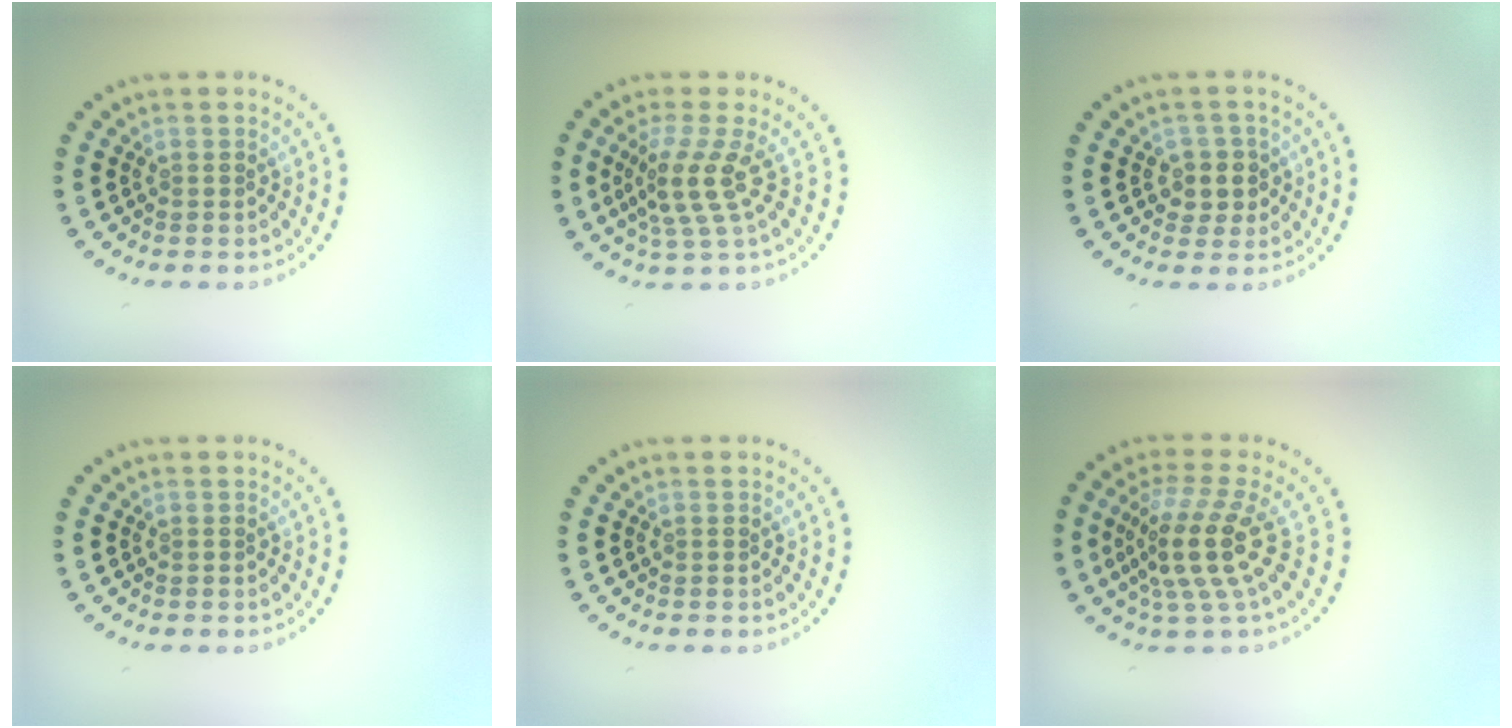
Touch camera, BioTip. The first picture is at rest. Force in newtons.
{"total": 3.5, "press": 2.7, "slide": 2.2}
{"total": 2.3, "press": 2.1, "slide": 0.9}
{"total": 0.0}
{"total": 0.0}
{"total": 4.8, "press": 3.5, "slide": 3.3}